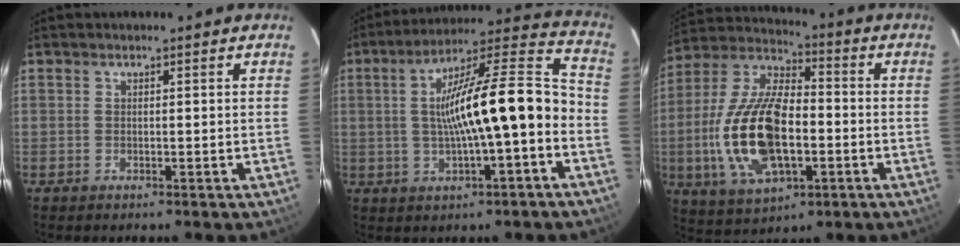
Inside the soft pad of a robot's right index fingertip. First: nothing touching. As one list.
[{"total": 18.3, "force": [-2.6, 3.4, 17.8], "torque": [-0.274, 0.036, -0.035]}, {"total": 20.1, "force": [-3.9, 9.6, 17.2], "torque": [-0.363, -0.002, -0.067]}]